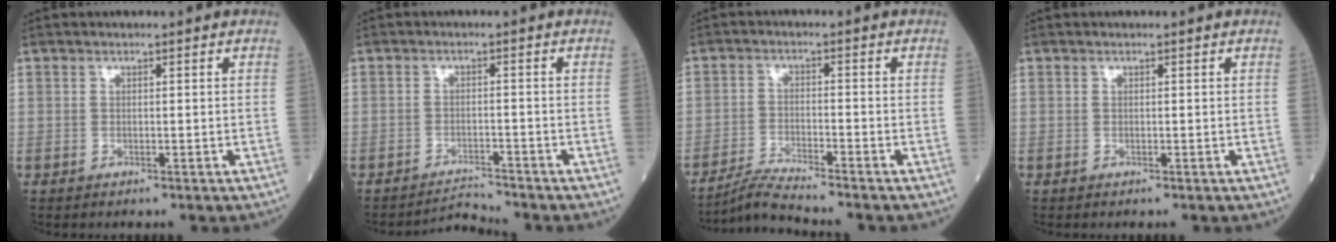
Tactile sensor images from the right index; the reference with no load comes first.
{"total": 3.0, "force": [-2.8, -0.9, -0.7], "torque": [0.012, -0.010, -0.044]}
{"total": 5.1, "force": [-4.7, -1.6, 1.0], "torque": [-0.030, -0.022, -0.089]}
{"total": 0.0}